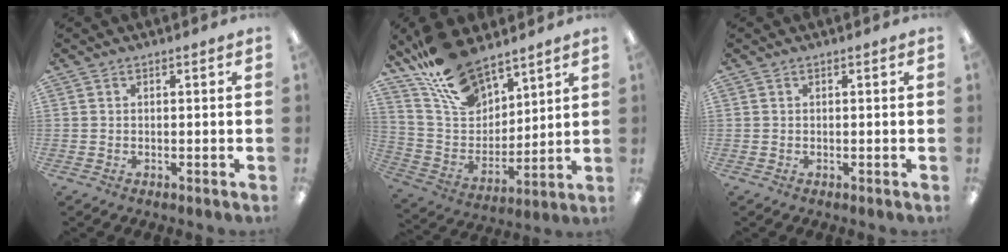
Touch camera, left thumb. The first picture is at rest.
{"total": 17.0, "force": [13.2, 8.1, 6.9], "torque": [-0.144, -0.076, 0.248]}
{"total": 0.0}